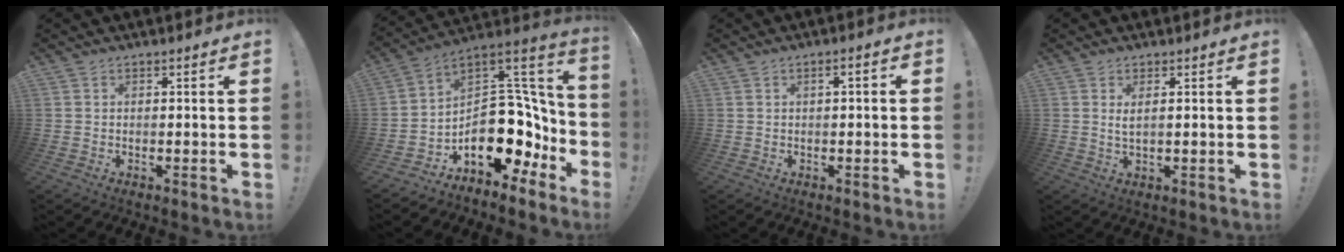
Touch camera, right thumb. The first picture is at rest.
{"total": 20.2, "force": [-4.3, 13.6, 14.3], "torque": [-0.190, 0.004, -0.038]}
{"total": 1.8, "force": [-0.4, 0.5, 1.6], "torque": [-0.024, 0.004, -0.010]}
{"total": 2.3, "force": [1.3, 0.3, 1.9], "torque": [-0.025, -0.008, 0.019]}